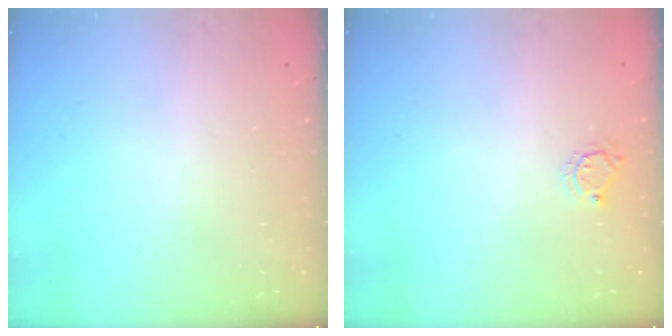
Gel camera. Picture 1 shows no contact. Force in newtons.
{"total": 4.1, "press": 4.1, "slide": 0.3}